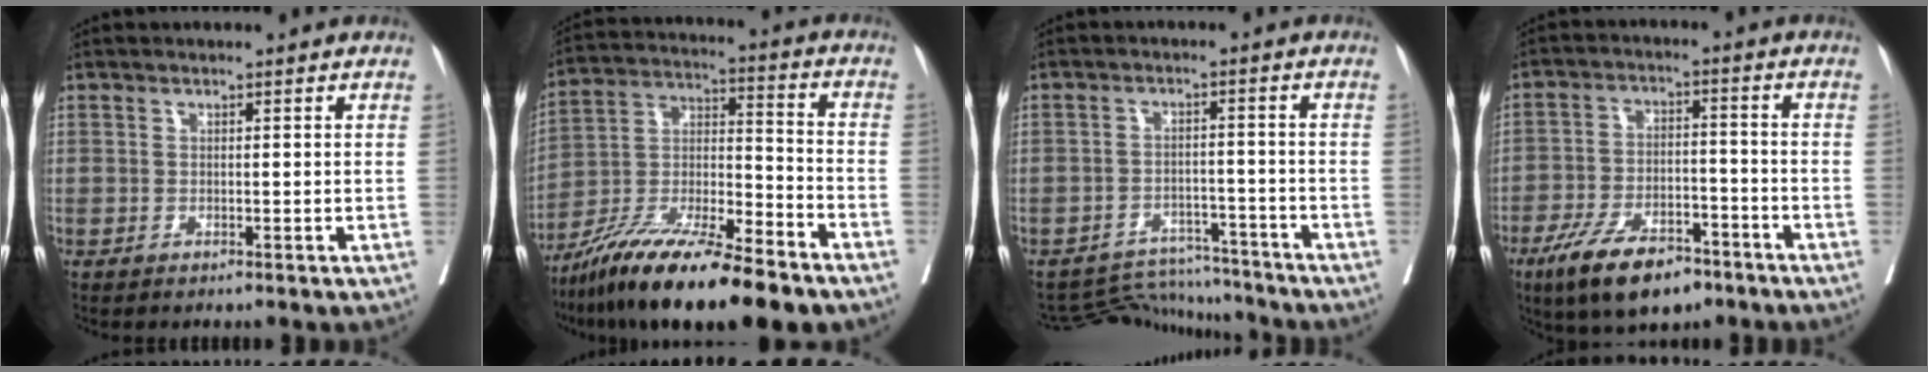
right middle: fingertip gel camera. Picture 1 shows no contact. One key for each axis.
{"total": 19.8, "fx": -14.6, "fy": 2.4, "fz": 13.2, "tx": -0.233, "ty": -0.028, "tz": -0.262}
{"total": 8.6, "fx": -8.4, "fy": 1.2, "fz": -1.1, "tx": 0.017, "ty": 0.016, "tz": -0.125}
{"total": 11.8, "fx": -8.0, "fy": 4.4, "fz": 7.4, "tx": -0.131, "ty": -0.007, "tz": -0.138}